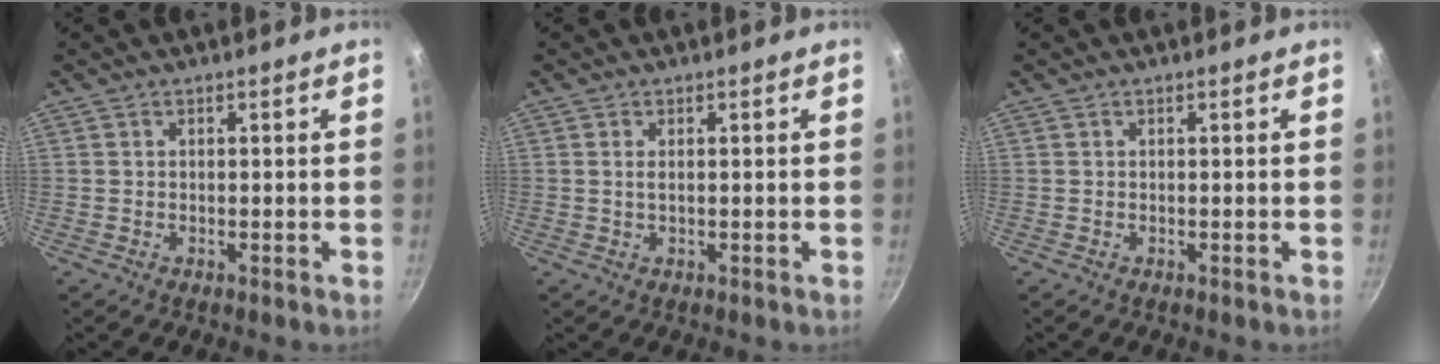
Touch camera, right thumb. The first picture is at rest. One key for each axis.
{"total": 1.2, "fx": 0.3, "fy": 0.6, "fz": 1.1, "tx": -0.020, "ty": 0.000, "tz": 0.004}
{"total": 0.0}